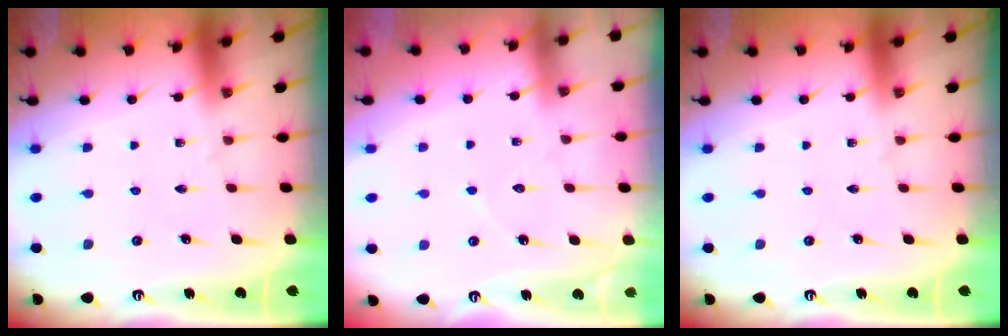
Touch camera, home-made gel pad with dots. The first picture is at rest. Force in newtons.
{"total": 2.9, "press": 2.9, "slide": 0.2}
{"total": 0.0}